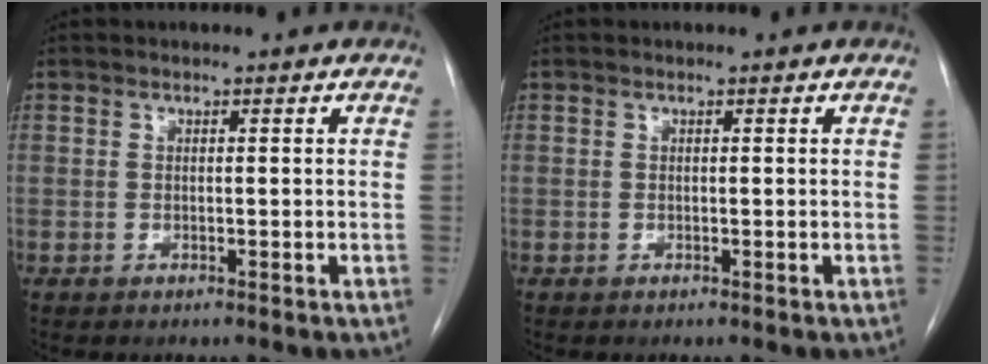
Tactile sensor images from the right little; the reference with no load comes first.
{"total": 0.0}